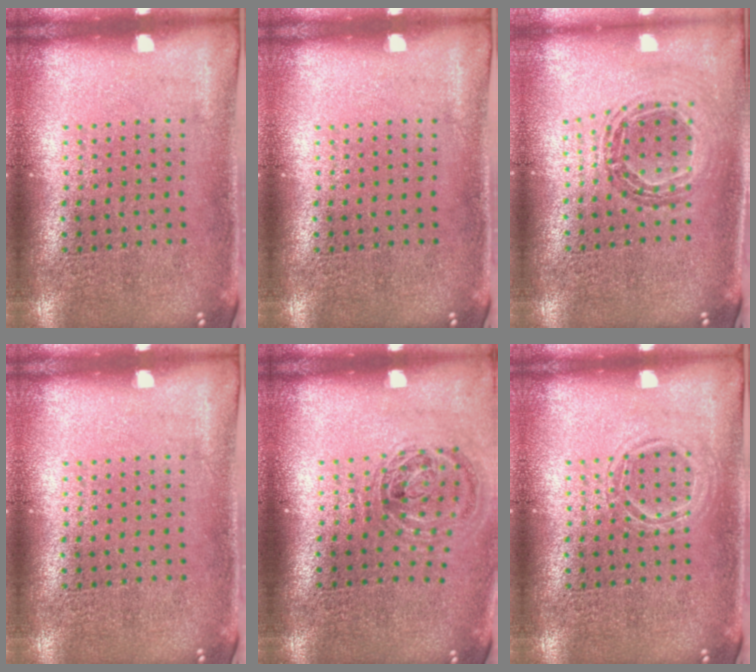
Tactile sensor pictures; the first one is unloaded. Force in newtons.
{"total": 0.0}
{"total": 0.7, "press": 0.7, "slide": 0.1}
{"total": 0.0}
{"total": 1.2, "press": 1.1, "slide": 0.4}
{"total": 1.3, "press": 1.3, "slide": 0.2}